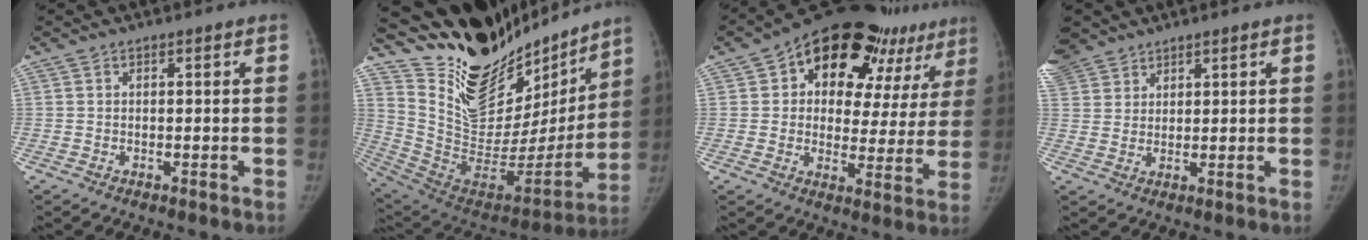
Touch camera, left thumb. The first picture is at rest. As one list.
[{"total": 30.3, "force": [25.1, 12.2, 11.9], "torque": [-0.166, -0.123, 0.403]}, {"total": 24.0, "force": [14.5, 12.2, 14.8], "torque": [-0.151, -0.032, 0.191]}, {"total": 9.6, "force": [6.9, 6.3, 2.2], "torque": [-0.051, 0.006, 0.147]}]